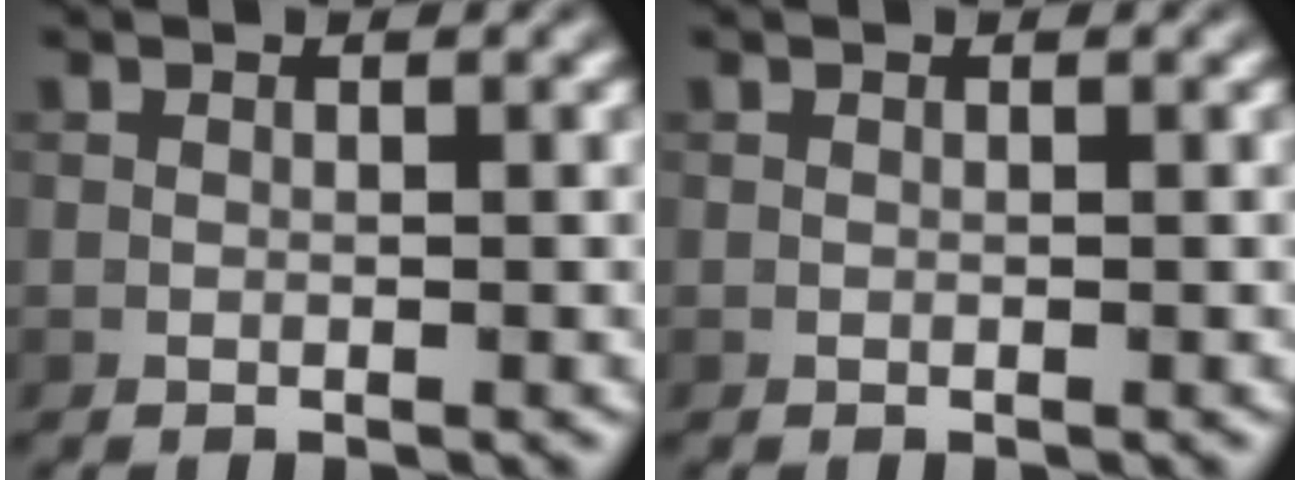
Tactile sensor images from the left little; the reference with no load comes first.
{"total": 0.0}